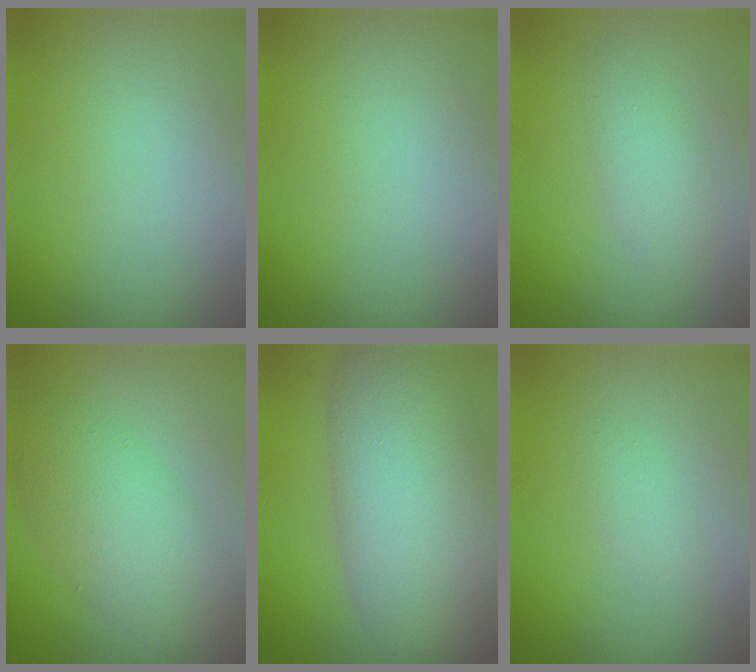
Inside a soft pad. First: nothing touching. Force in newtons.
{"total": 0.0}
{"total": 2.3, "press": 2.3, "slide": 0.1}
{"total": 6.2, "press": 6.2, "slide": 0.2}
{"total": 10.0, "press": 9.9, "slide": 0.8}
{"total": 1.2, "press": 1.2, "slide": 0.0}